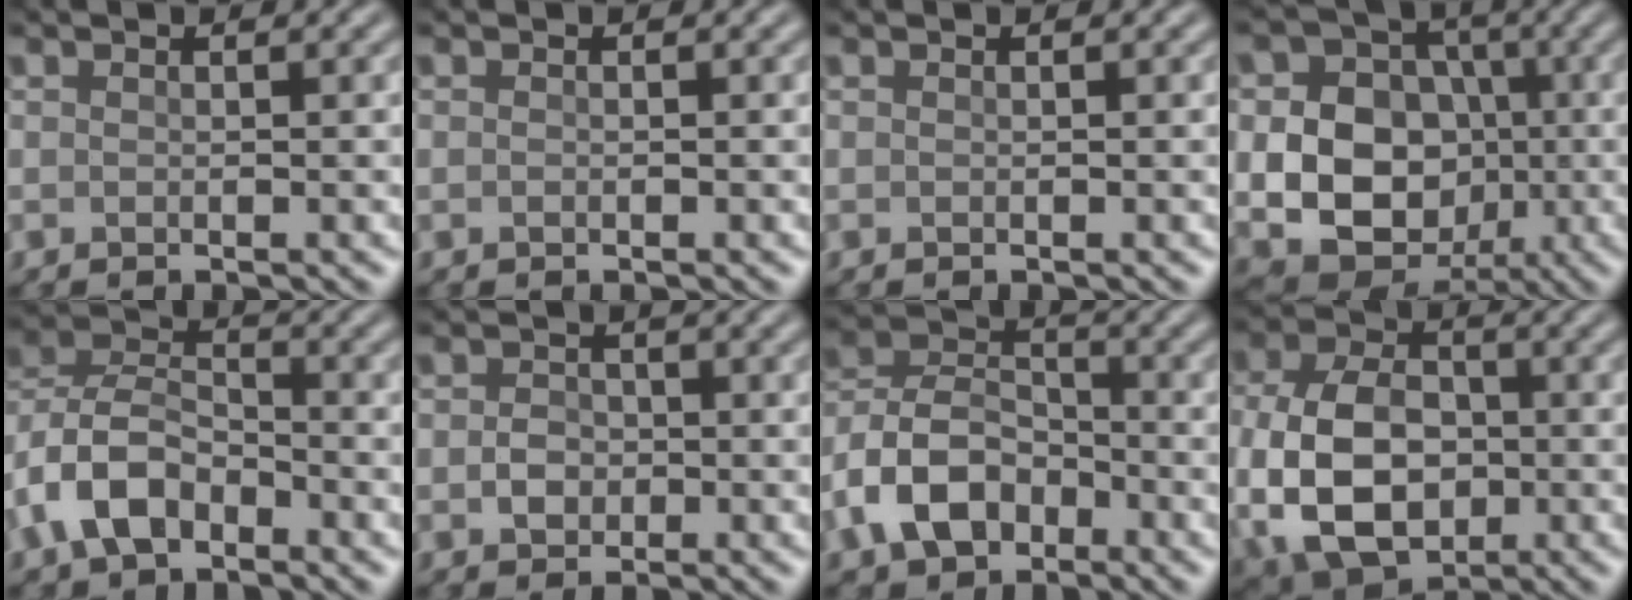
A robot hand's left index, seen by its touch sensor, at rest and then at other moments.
{"total": 0.0}
{"total": 0.0}
{"total": 11.8, "force": [-0.5, 10.3, 5.7], "torque": [-0.100, 0.005, -0.024]}
{"total": 6.3, "force": [-3.0, 3.9, 3.9], "torque": [-0.085, 0.010, -0.069]}
{"total": 1.7, "force": [-0.1, 1.5, 0.6], "torque": [-0.008, 0.004, -0.006]}
{"total": 6.9, "force": [-3.2, 4.8, 3.9], "torque": [-0.081, 0.010, -0.074]}
{"total": 10.4, "force": [-1.4, 7.5, 7.1], "torque": [-0.160, -0.009, -0.031]}